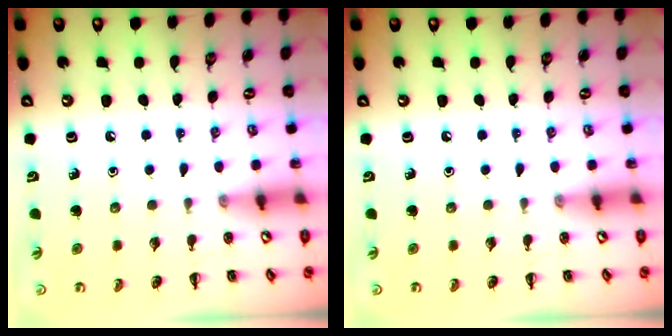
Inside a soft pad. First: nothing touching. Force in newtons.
{"total": 0.0}